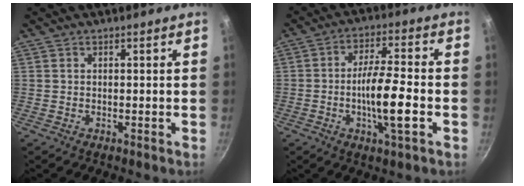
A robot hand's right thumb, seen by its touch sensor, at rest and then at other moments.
{"total": 10.6, "force": [-2.7, 2.3, 10.0], "torque": [-0.172, 0.019, -0.053]}